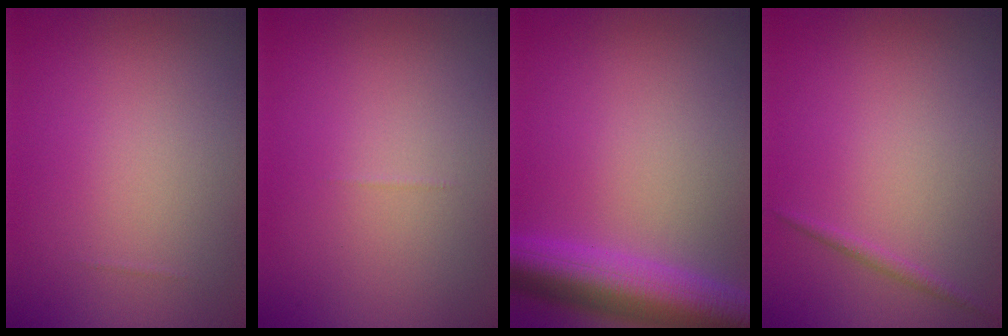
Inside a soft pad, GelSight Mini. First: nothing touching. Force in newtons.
{"total": 0.0}
{"total": 7.6, "press": 7.6, "slide": 0.3}
{"total": 0.7, "press": 0.7, "slide": 0.0}